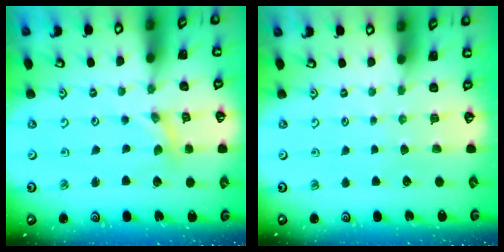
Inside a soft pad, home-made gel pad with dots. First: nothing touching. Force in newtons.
{"total": 0.0}